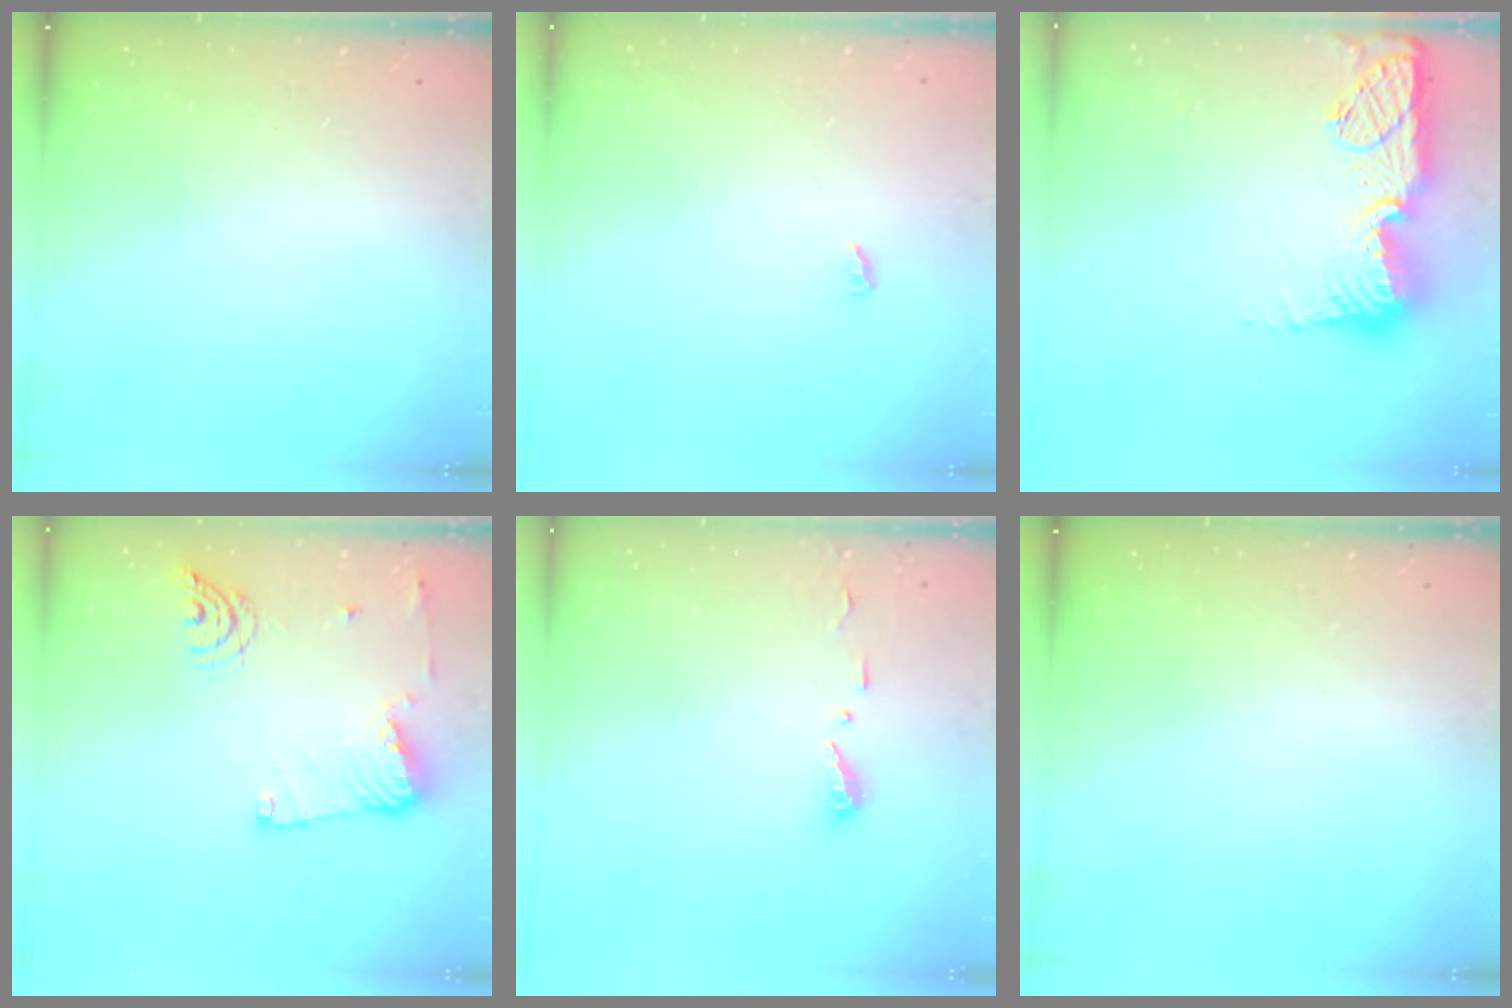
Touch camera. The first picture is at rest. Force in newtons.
{"total": 2.7, "press": 2.7, "slide": 0.2}
{"total": 15.4, "press": 15.4, "slide": 1.2}
{"total": 13.4, "press": 13.4, "slide": 0.6}
{"total": 4.7, "press": 4.7, "slide": 0.5}
{"total": 0.0}